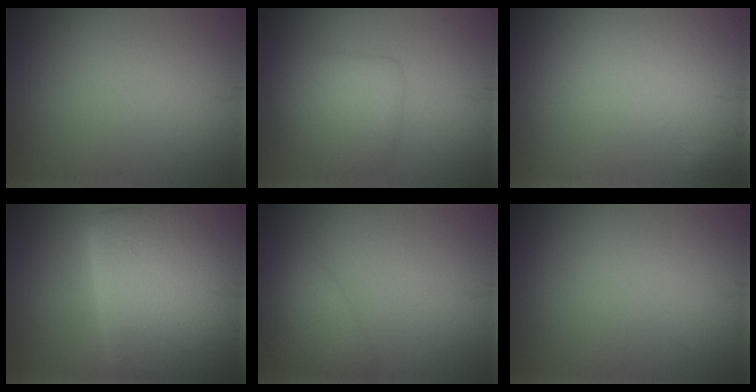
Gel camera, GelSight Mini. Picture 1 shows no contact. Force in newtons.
{"total": 3.5, "press": 3.5, "slide": 0.1}
{"total": 0.0}
{"total": 18.4, "press": 18.4, "slide": 0.7}
{"total": 2.7, "press": 2.6, "slide": 0.2}
{"total": 0.0}